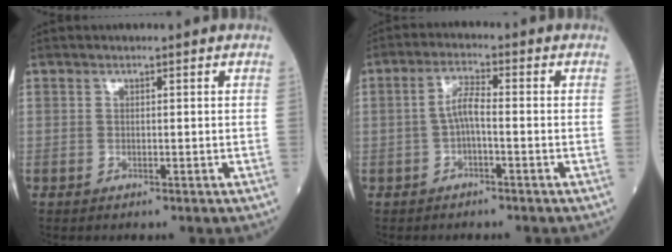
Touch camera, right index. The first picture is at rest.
{"total": 3.6, "force": [-0.9, 0.7, 3.5], "torque": [-0.066, 0.011, -0.017]}